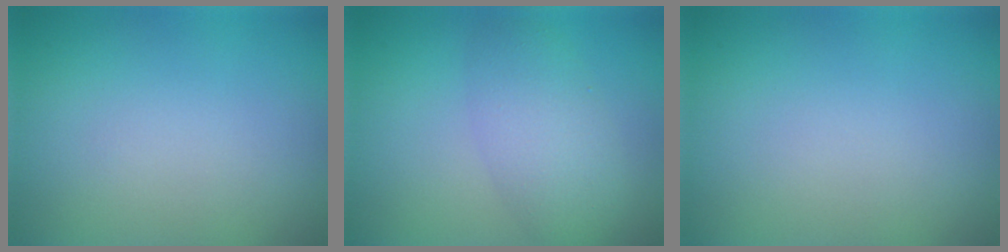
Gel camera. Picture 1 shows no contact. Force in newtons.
{"total": 4.2, "press": 4.2, "slide": 0.3}
{"total": 0.0}